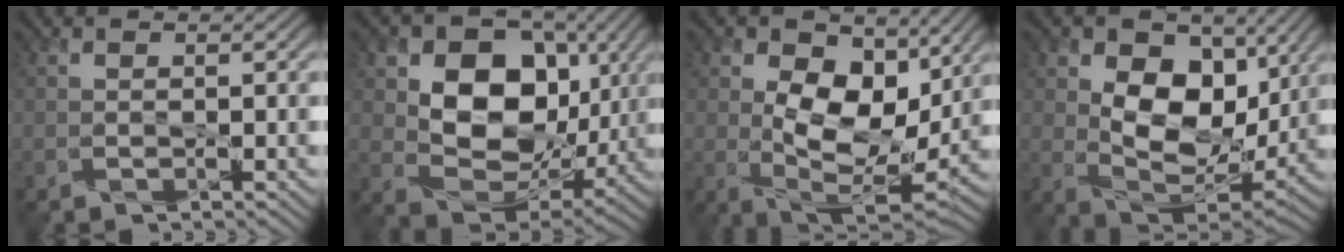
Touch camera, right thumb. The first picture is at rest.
{"total": 12.0, "force": [2.7, 9.0, 7.5], "torque": [-0.142, -0.006, 0.040]}
{"total": 10.7, "force": [2.6, 6.5, 8.1], "torque": [-0.158, -0.012, 0.043]}
{"total": 11.5, "force": [3.1, 7.7, 8.0], "torque": [-0.160, -0.009, 0.046]}